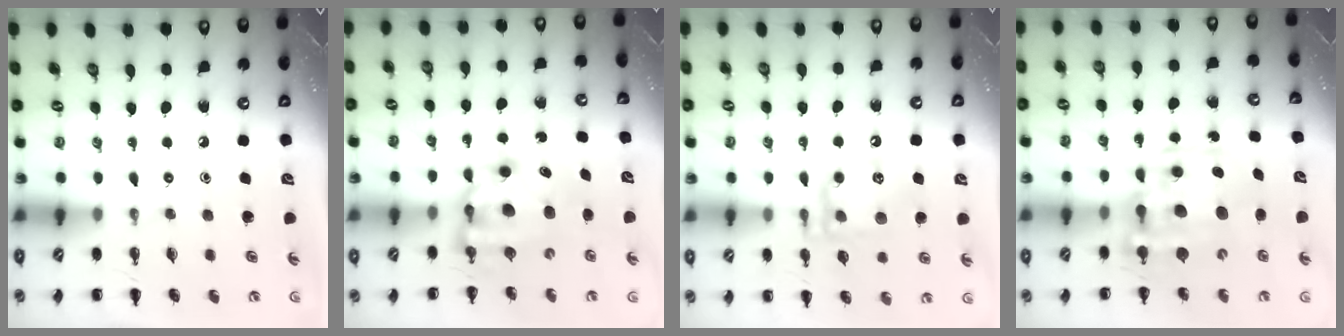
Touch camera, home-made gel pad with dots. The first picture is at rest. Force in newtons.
{"total": 8.1, "press": 7.9, "slide": 2.0}
{"total": 15.7, "press": 15.5, "slide": 2.4}
{"total": 15.4, "press": 15.0, "slide": 3.4}